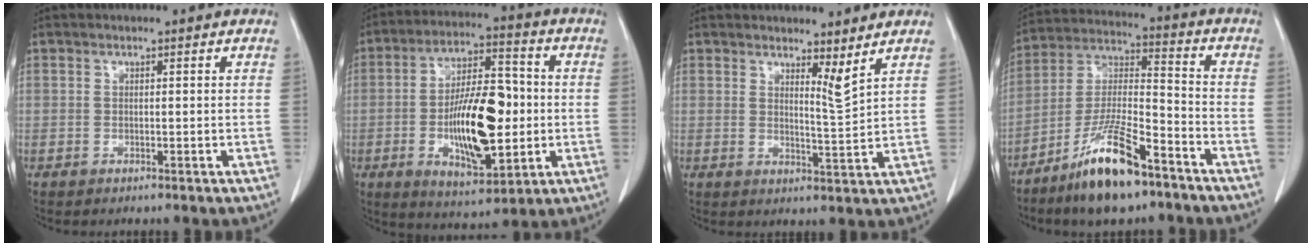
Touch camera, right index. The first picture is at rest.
{"total": 16.0, "force": [-2.0, 5.7, 14.9], "torque": [-0.260, 0.008, -0.028]}
{"total": 3.2, "force": [2.5, -0.3, 2.0], "torque": [-0.035, -0.021, 0.045]}
{"total": 14.4, "force": [-9.6, 2.9, 10.3], "torque": [-0.208, -0.010, -0.175]}